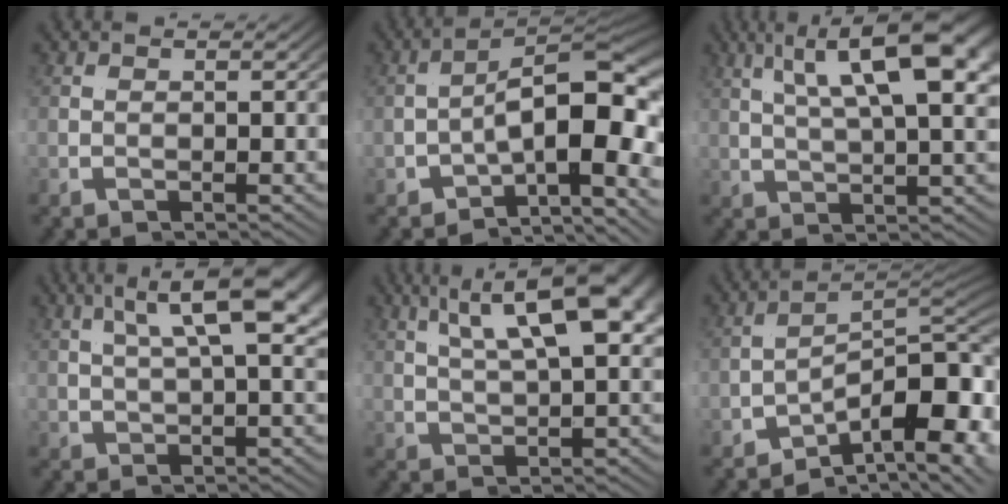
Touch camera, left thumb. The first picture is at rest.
{"total": 8.9, "force": [-2.5, 3.1, 7.9], "torque": [-0.121, 0.000, -0.044]}
{"total": 7.0, "force": [3.1, -0.6, 6.2], "torque": [-0.062, 0.049, 0.029]}
{"total": 4.7, "force": [1.8, -1.1, 4.2], "torque": [-0.050, 0.036, 0.017]}
{"total": 6.1, "force": [2.8, -0.2, 5.5], "torque": [-0.058, 0.039, 0.029]}
{"total": 8.2, "force": [-3.8, 1.7, 7.1], "torque": [-0.101, -0.001, -0.063]}